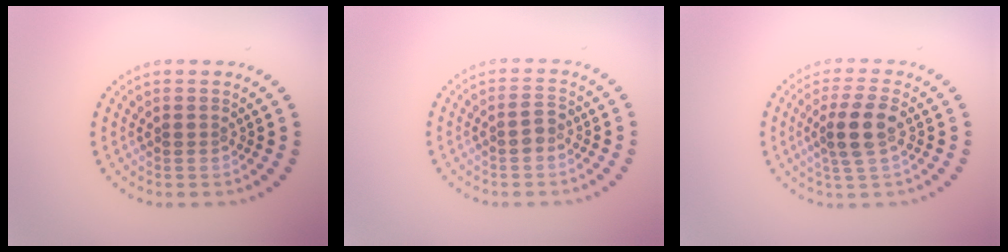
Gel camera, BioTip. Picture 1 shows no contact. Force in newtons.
{"total": 1.5, "press": 1.5, "slide": 0.2}
{"total": 3.6, "press": 3.4, "slide": 1.4}